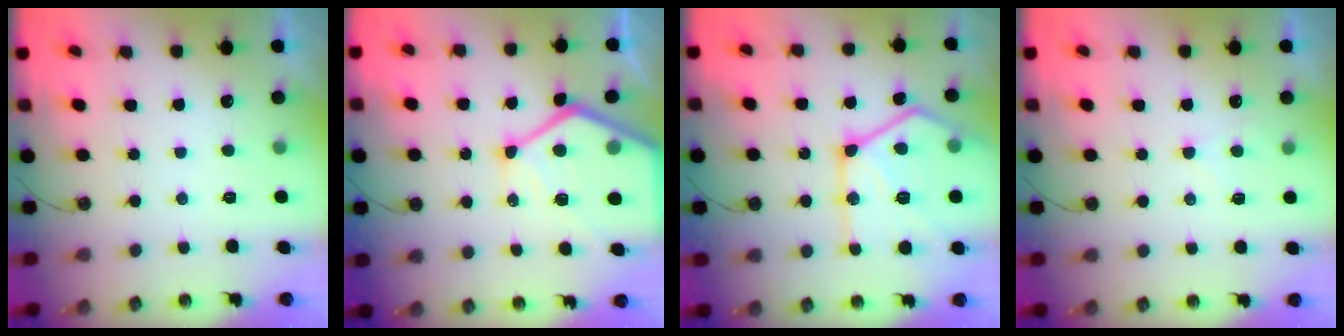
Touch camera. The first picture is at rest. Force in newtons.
{"total": 19.3, "press": 19.2, "slide": 2.1}
{"total": 23.4, "press": 23.2, "slide": 2.5}
{"total": 5.3, "press": 5.3, "slide": 0.6}